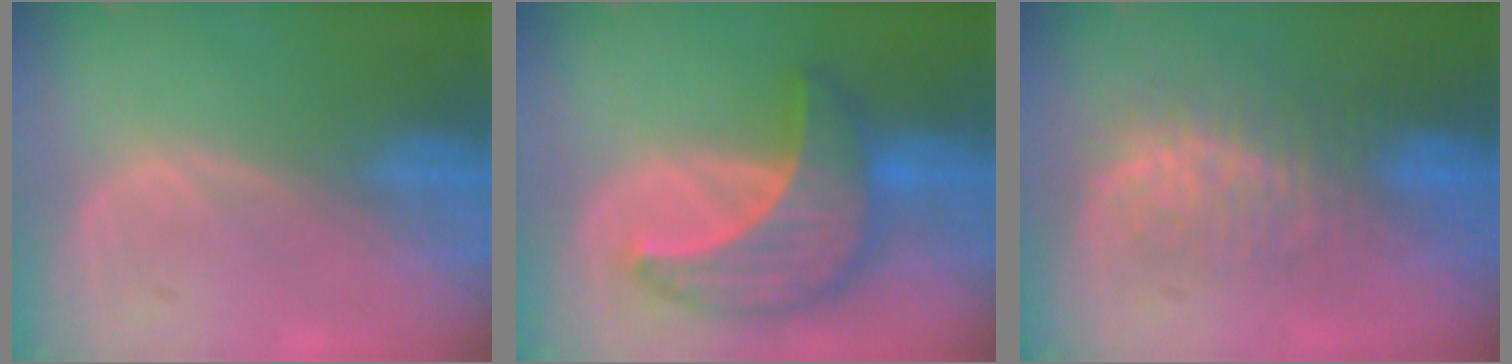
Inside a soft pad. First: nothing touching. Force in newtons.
{"total": 10.0, "press": 10.0, "slide": 0.7}
{"total": 7.8, "press": 7.5, "slide": 2.0}